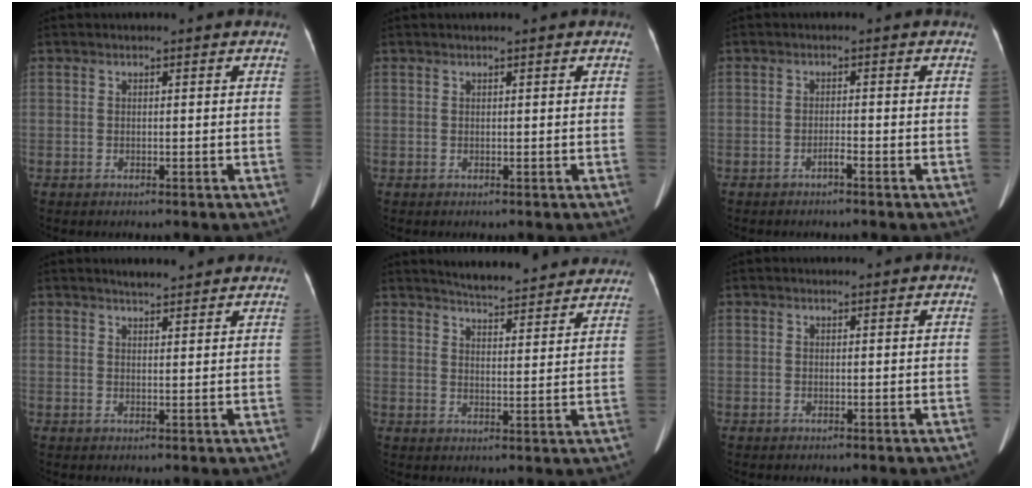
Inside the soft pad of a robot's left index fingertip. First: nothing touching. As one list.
[{"total": 0.0}, {"total": 1.1, "force": [-0.9, -0.1, 0.6], "torque": [-0.013, 0.001, -0.018]}, {"total": 5.2, "force": [4.8, 1.0, 1.9], "torque": [-0.028, 0.018, 0.058]}, {"total": 19.0, "force": [17.8, 3.0, 5.9], "torque": [-0.071, -0.021, 0.214]}, {"total": 1.2, "force": [1.1, 0.2, 0.2], "torque": [-0.011, 0.009, 0.014]}]